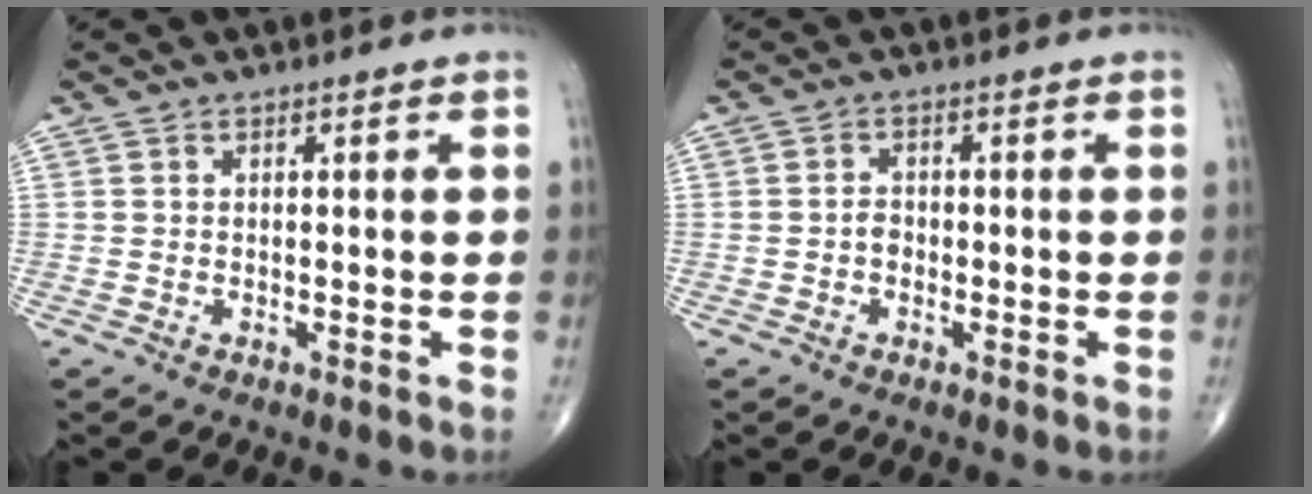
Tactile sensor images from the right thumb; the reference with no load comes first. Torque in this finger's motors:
{"motor_torque": [-0.11, -0.15, -0.02, 0.03, -0.04]}